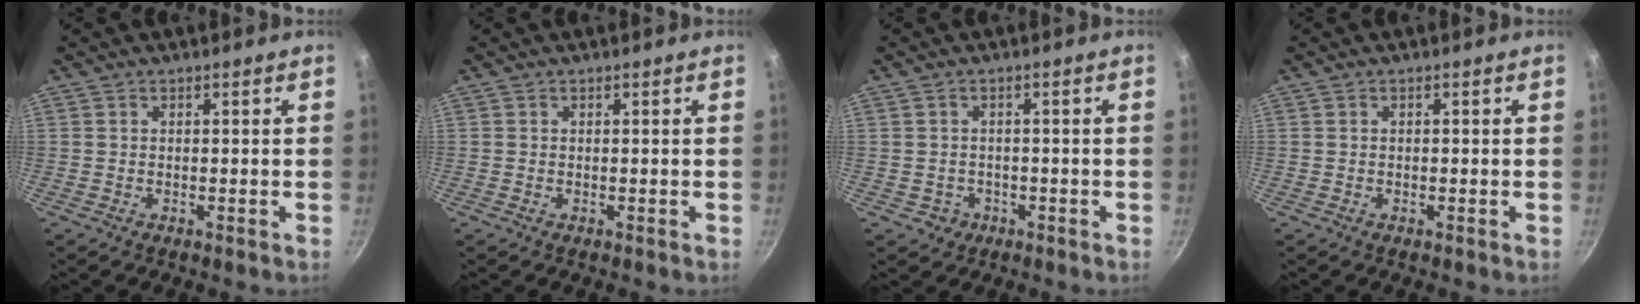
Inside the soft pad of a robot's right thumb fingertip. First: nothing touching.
{"total": 0.0}
{"total": 2.9, "force": [-0.9, 2.6, 0.7], "torque": [-0.002, 0.008, -0.004]}
{"total": 0.0}